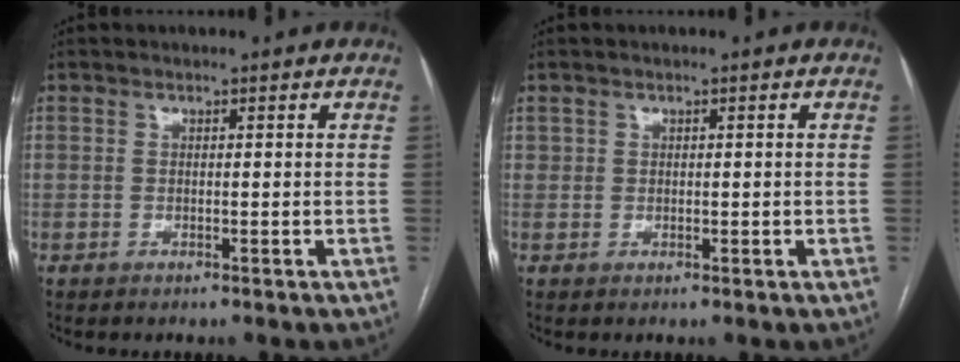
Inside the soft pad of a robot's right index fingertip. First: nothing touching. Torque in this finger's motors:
{"motor_torque": [-0.21, 0.12, -0.02, 0.00]}